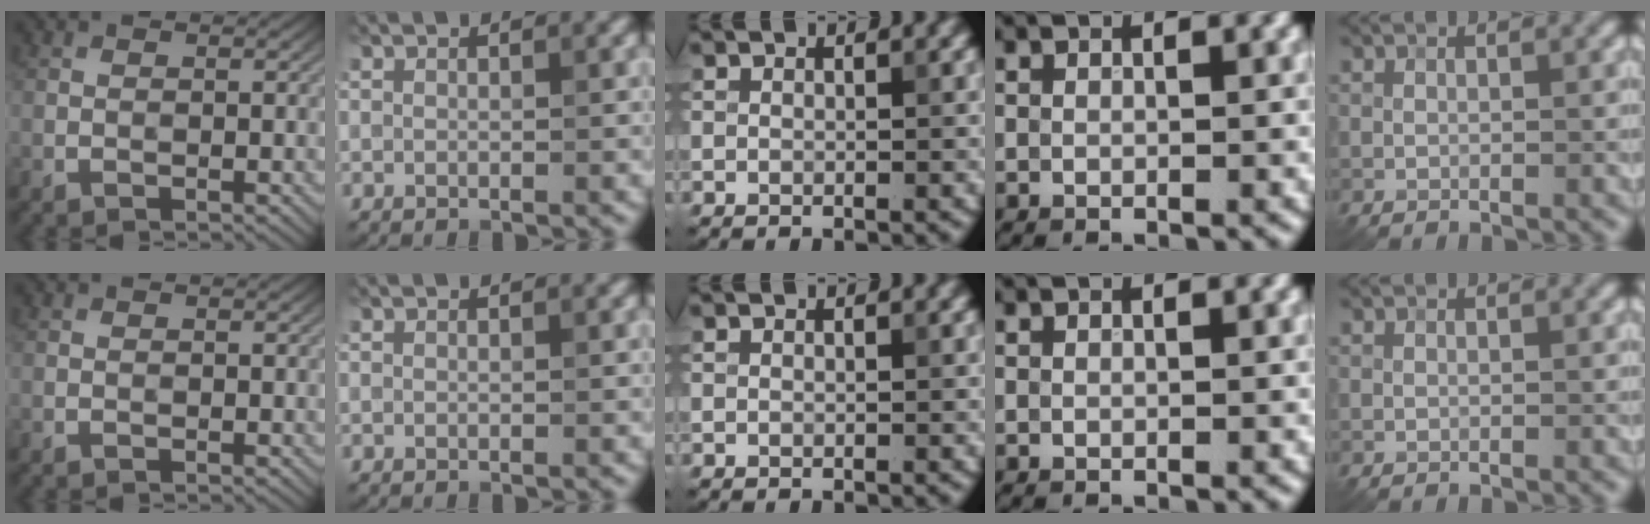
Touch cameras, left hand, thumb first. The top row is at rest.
{}